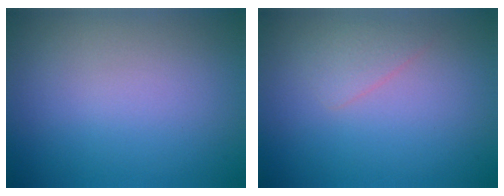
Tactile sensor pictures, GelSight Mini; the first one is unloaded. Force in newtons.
{"total": 1.4, "press": 1.4, "slide": 0.0}